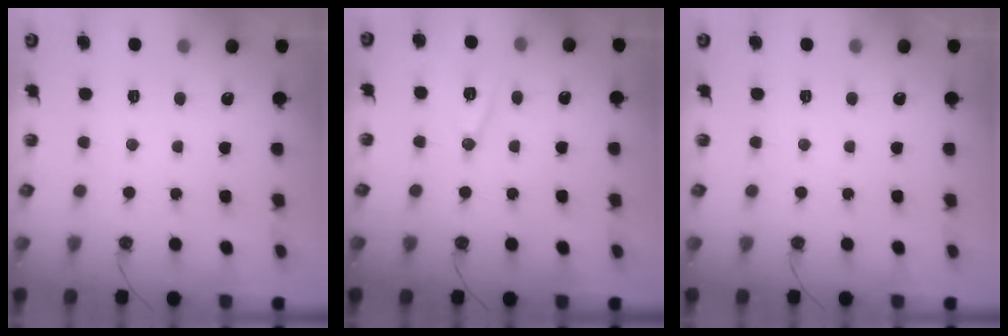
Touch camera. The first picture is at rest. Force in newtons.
{"total": 10.1, "press": 9.4, "slide": 3.5}
{"total": 0.0}